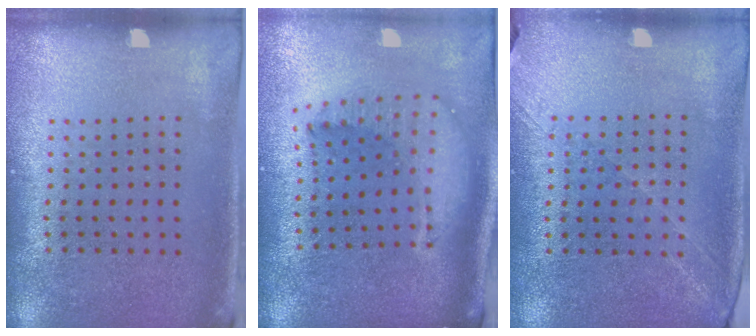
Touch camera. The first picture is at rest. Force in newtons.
{"total": 2.1, "press": 1.6, "slide": 1.3}
{"total": 1.3, "press": 1.2, "slide": 0.5}